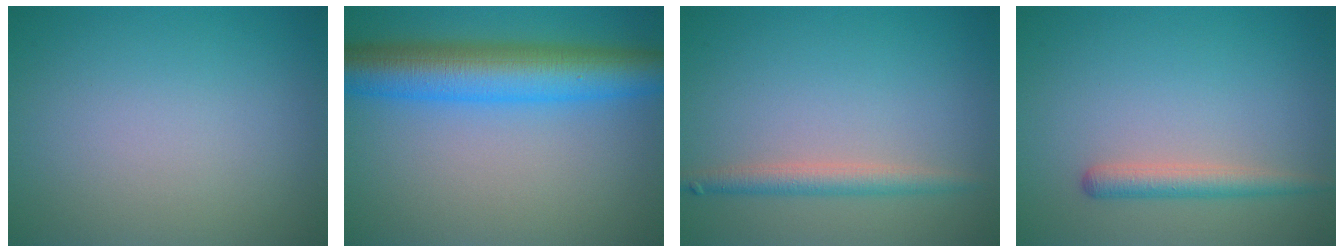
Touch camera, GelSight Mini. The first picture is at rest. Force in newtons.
{"total": 8.4, "press": 8.4, "slide": 0.3}
{"total": 2.2, "press": 2.2, "slide": 0.1}
{"total": 2.2, "press": 2.2, "slide": 0.1}